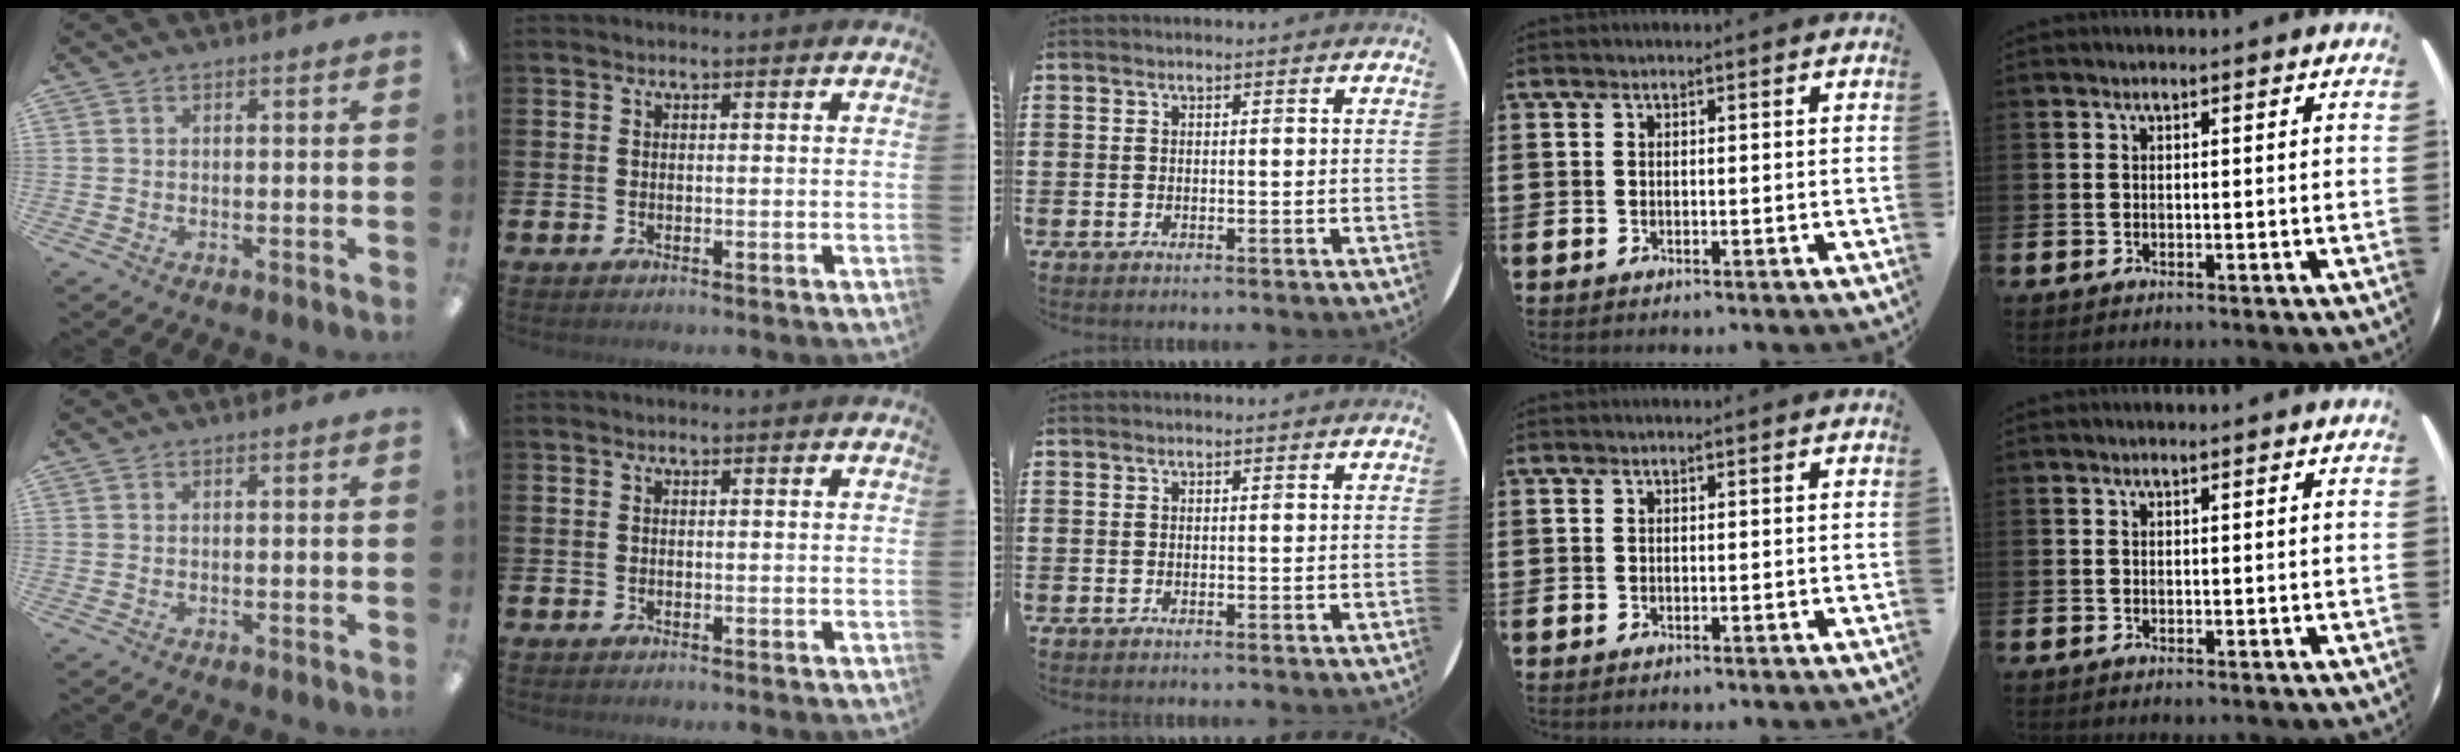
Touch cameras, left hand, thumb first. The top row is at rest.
{}